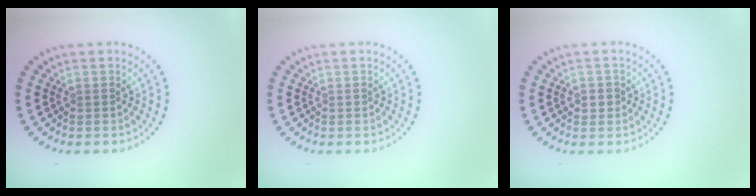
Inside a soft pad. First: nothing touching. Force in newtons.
{"total": 0.0}
{"total": 1.1, "press": 1.1, "slide": 0.3}